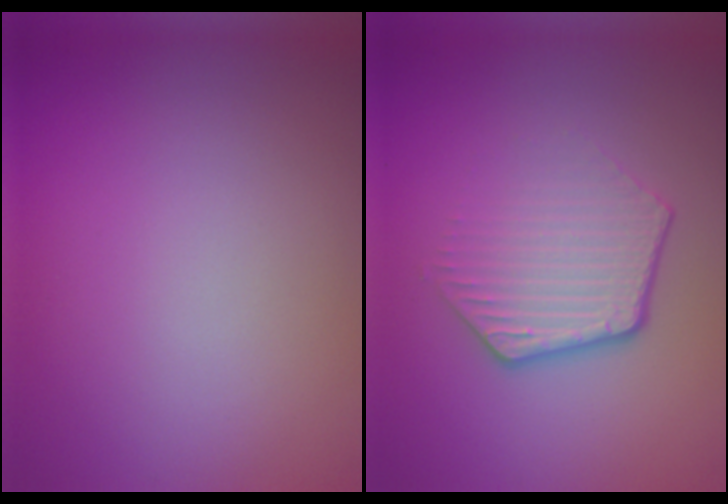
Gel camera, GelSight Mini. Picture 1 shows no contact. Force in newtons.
{"total": 4.1, "press": 3.0, "slide": 2.9}